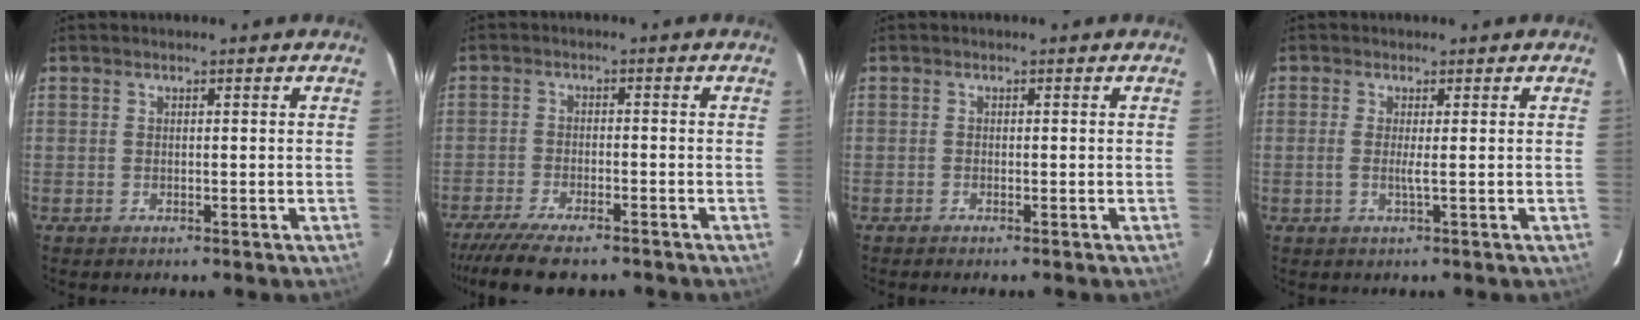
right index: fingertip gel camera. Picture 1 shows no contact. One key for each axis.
{"total": 10.7, "fx": -9.0, "fy": 2.2, "fz": 5.3, "tx": -0.128, "ty": -0.032, "tz": -0.152}
{"total": 0.6, "fx": -0.6, "fy": -0.1, "fz": 0.2, "tx": -0.007, "ty": 0.001, "tz": -0.011}
{"total": 1.7, "fx": -0.2, "fy": -0.3, "fz": 1.7, "tx": -0.034, "ty": -0.004, "tz": -0.006}